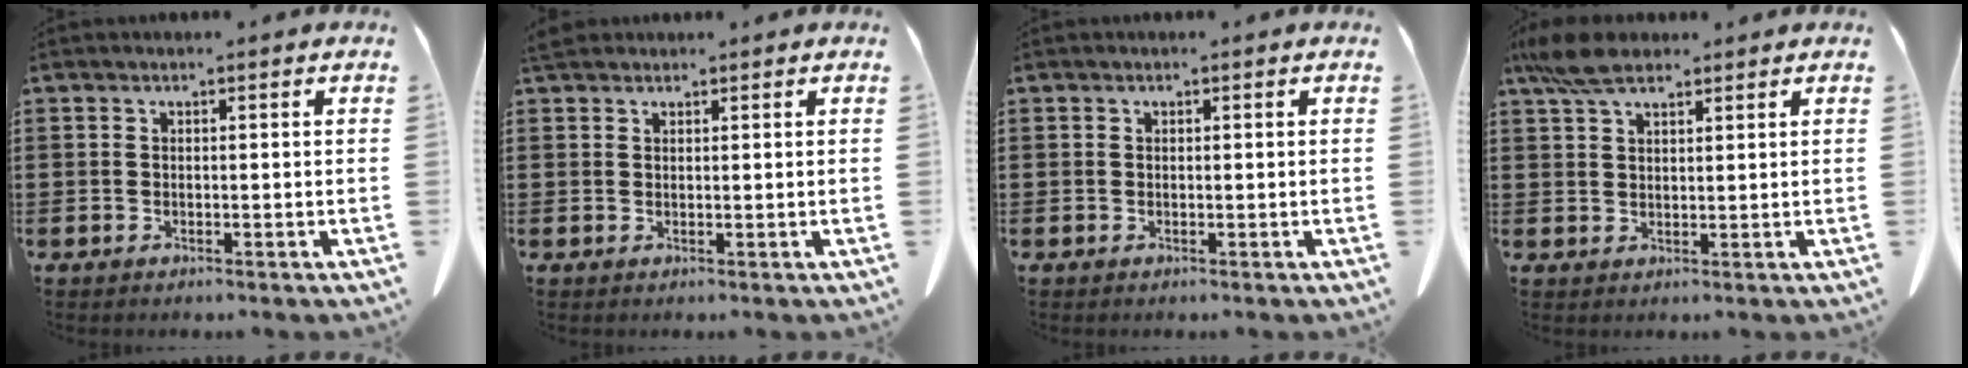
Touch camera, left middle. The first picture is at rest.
{"total": 1.8, "force": [1.6, 0.7, 0.6], "torque": [-0.018, 0.003, 0.033]}
{"total": 0.0}
{"total": 6.1, "force": [4.3, 2.2, 3.6], "torque": [-0.082, 0.000, 0.083]}